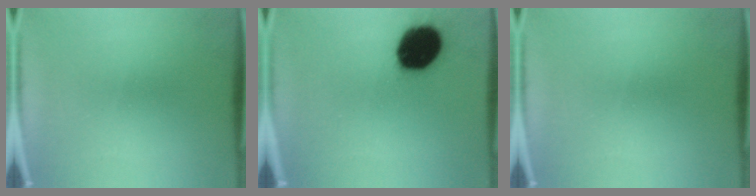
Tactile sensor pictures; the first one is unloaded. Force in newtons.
{"total": 19.1}
{"total": 0.0}